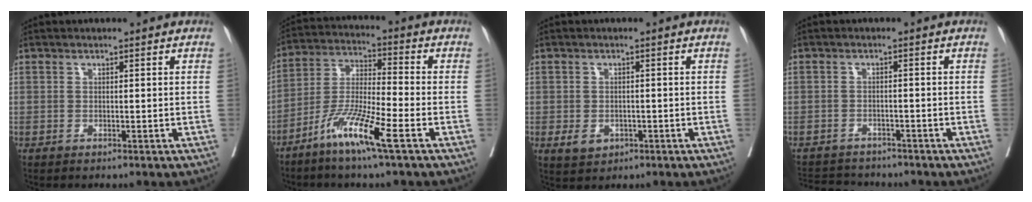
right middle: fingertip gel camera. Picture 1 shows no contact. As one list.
[{"total": 10.2, "force": [-5.9, -0.2, 8.3], "torque": [-0.170, -0.020, -0.122]}, {"total": 3.3, "force": [-1.3, 2.5, 1.6], "torque": [-0.024, 0.000, -0.010]}, {"total": 7.8, "force": [-7.2, 2.4, 1.5], "torque": [-0.026, 0.004, -0.106]}]